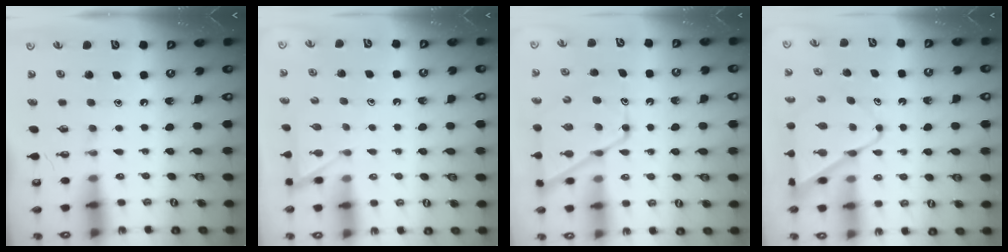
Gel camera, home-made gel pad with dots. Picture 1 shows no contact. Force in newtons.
{"total": 4.6, "press": 4.6, "slide": 0.5}
{"total": 13.8, "press": 13.7, "slide": 1.3}
{"total": 9.3, "press": 9.2, "slide": 0.7}